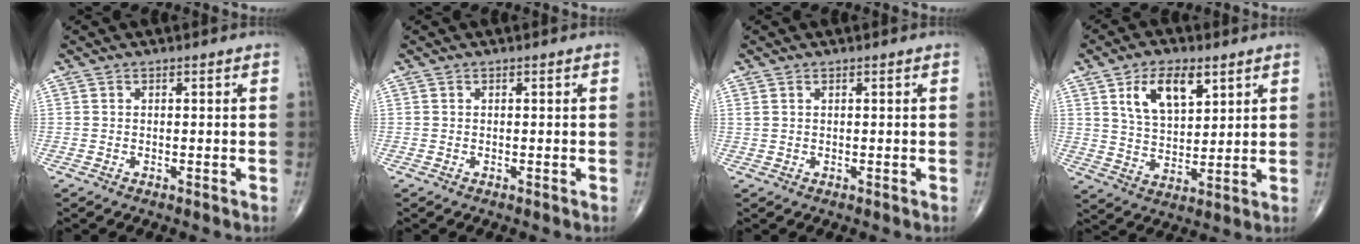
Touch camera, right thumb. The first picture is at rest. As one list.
[{"total": 0.0}, {"total": 0.9, "force": [0.5, 0.4, 0.5], "torque": [-0.012, 0.008, 0.014]}, {"total": 11.0, "force": [5.2, 5.8, 7.7], "torque": [-0.117, -0.022, 0.100]}]